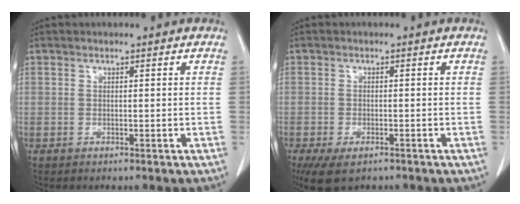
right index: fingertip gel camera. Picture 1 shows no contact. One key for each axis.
{"total": 6.0, "fx": -4.1, "fy": 2.6, "fz": 3.5, "tx": -0.063, "ty": -0.013, "tz": -0.063}